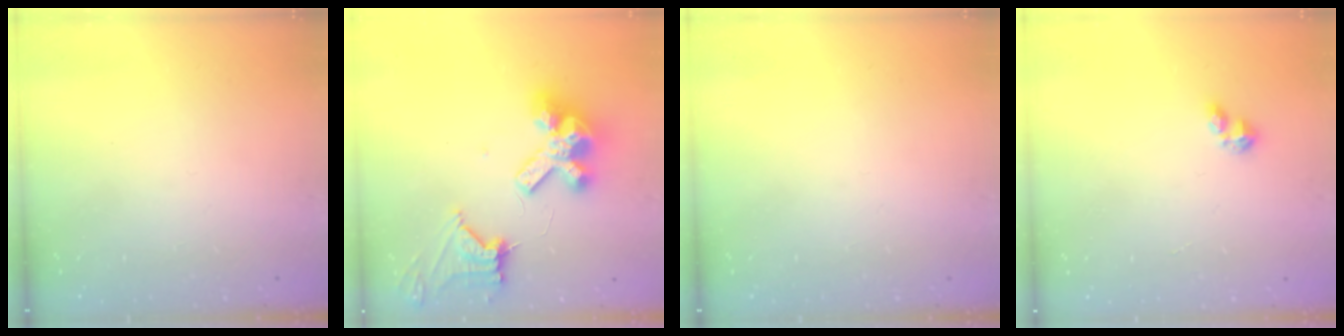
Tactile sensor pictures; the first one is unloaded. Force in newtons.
{"total": 12.6, "press": 12.5, "slide": 1.4}
{"total": 0.0}
{"total": 3.3, "press": 3.2, "slide": 0.7}